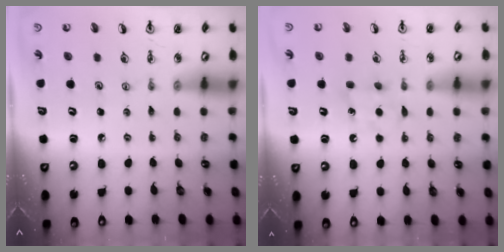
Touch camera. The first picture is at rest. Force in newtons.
{"total": 7.1, "press": 7.0, "slide": 0.8}